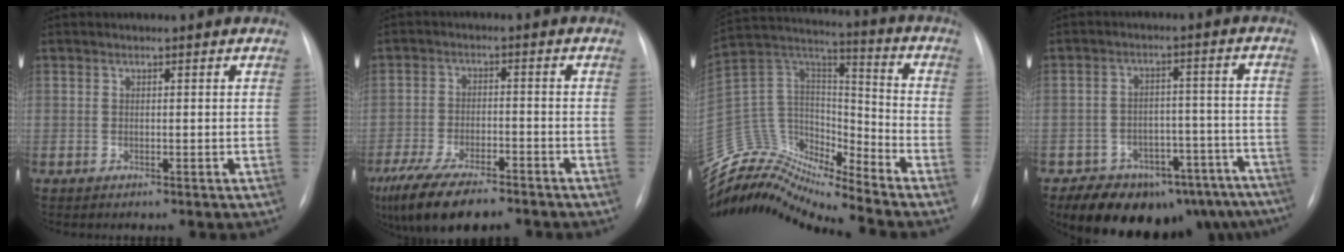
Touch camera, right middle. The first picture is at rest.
{"total": 14.2, "force": [-10.8, 4.1, 8.1], "torque": [-0.165, -0.025, -0.178]}
{"total": 16.3, "force": [-15.7, 2.1, 3.6], "torque": [-0.069, 0.081, -0.291]}
{"total": 19.7, "force": [-16.2, 8.8, 7.1], "torque": [-0.062, 0.033, -0.202]}